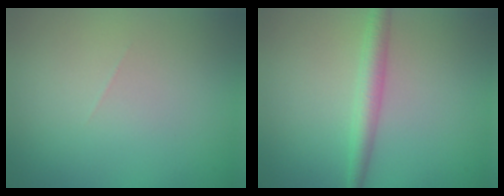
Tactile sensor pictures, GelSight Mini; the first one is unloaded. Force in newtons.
{"total": 2.5, "press": 2.5, "slide": 0.0}